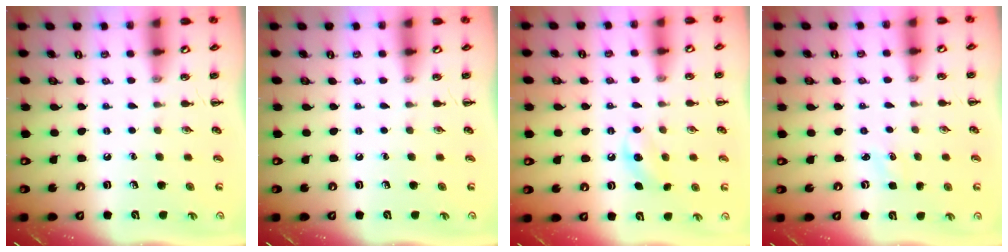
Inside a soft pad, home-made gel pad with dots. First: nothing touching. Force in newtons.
{"total": 0.0}
{"total": 8.6, "press": 8.3, "slide": 1.9}
{"total": 1.5, "press": 1.4, "slide": 0.4}